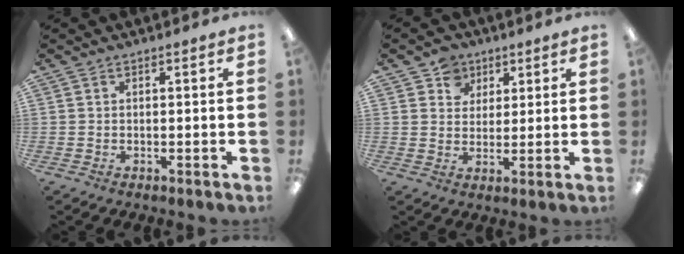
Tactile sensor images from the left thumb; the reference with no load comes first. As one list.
[{"total": 6.6, "force": [4.0, 5.2, 0.7], "torque": [-0.017, -0.013, 0.072]}]